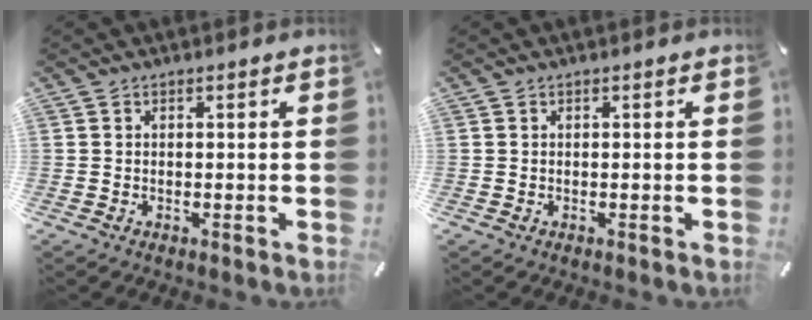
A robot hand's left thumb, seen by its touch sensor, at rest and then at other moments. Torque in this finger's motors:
{"motor_torque": [0.00, 0.00, 0.00, 0.00, 0.00]}